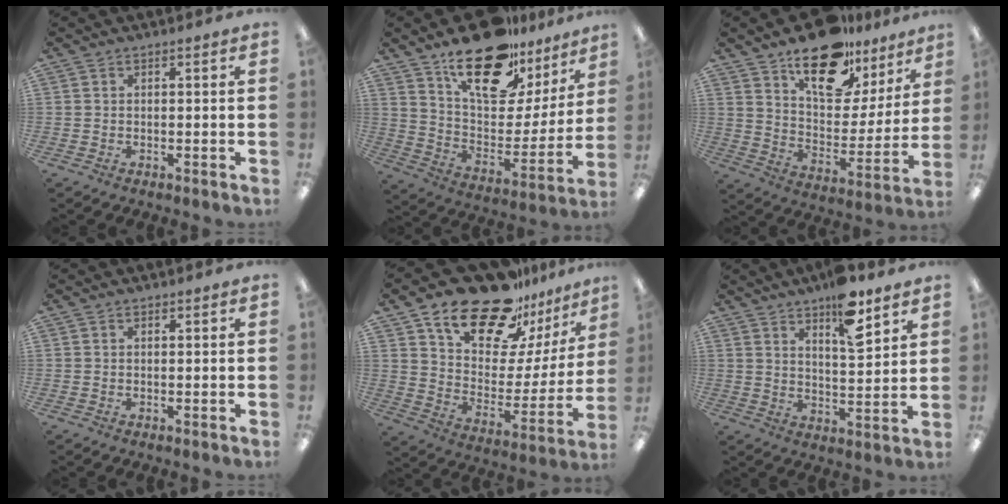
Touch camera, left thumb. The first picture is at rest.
{"total": 22.0, "force": [15.5, 10.2, 11.8], "torque": [-0.183, -0.099, 0.271]}
{"total": 18.6, "force": [13.3, 9.0, 9.4], "torque": [-0.140, -0.089, 0.229]}
{"total": 0.6, "force": [0.4, 0.2, 0.3], "torque": [-0.008, 0.002, 0.007]}
{"total": 23.2, "force": [17.5, 10.7, 10.7], "torque": [-0.175, -0.111, 0.306]}
{"total": 11.5, "force": [8.1, 3.8, 7.2], "torque": [-0.107, -0.045, 0.136]}